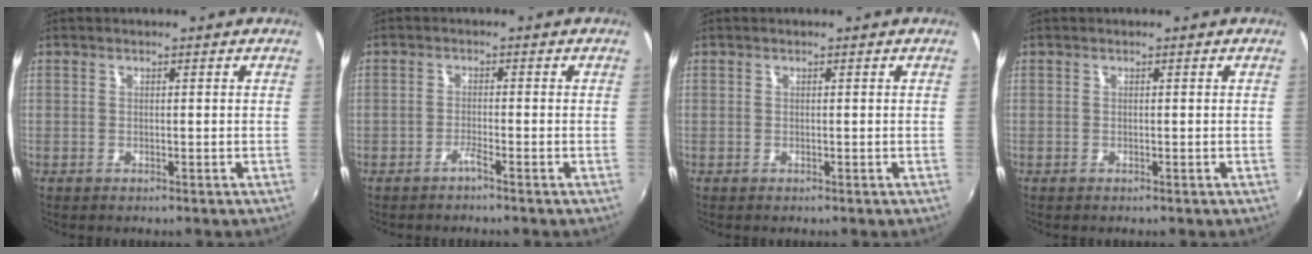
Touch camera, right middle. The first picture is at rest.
{"total": 1.2, "force": [-1.1, -0.1, 0.4], "torque": [-0.013, 0.000, -0.024]}
{"total": 0.0}
{"total": 0.0}